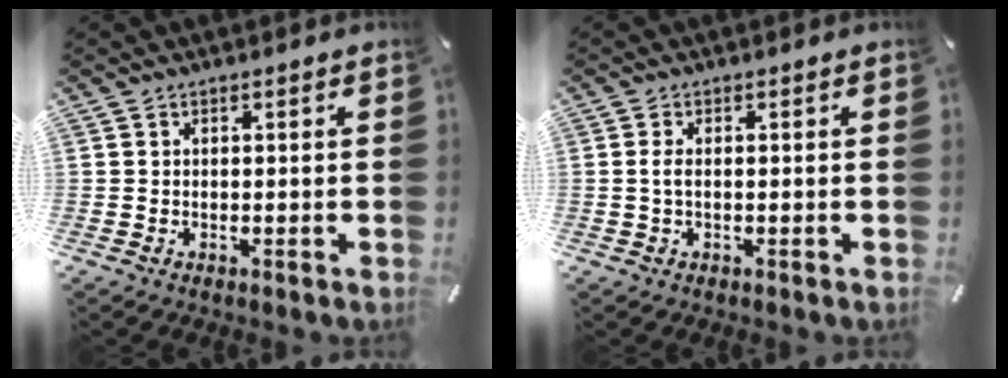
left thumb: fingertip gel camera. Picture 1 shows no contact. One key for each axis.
{"total": 1.9, "fx": -0.1, "fy": 0.7, "fz": 1.7, "tx": -0.039, "ty": 0.000, "tz": -0.005}